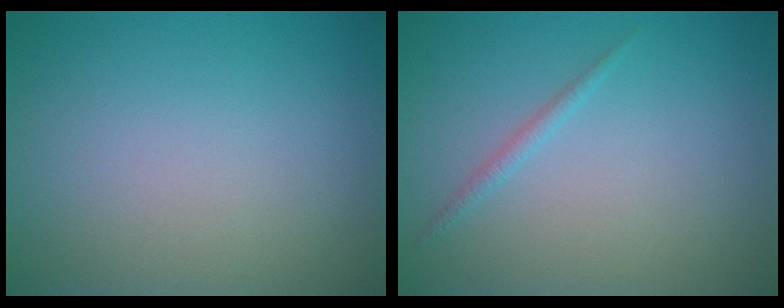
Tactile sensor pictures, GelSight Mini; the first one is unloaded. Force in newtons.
{"total": 0.8, "press": 0.8, "slide": 0.1}